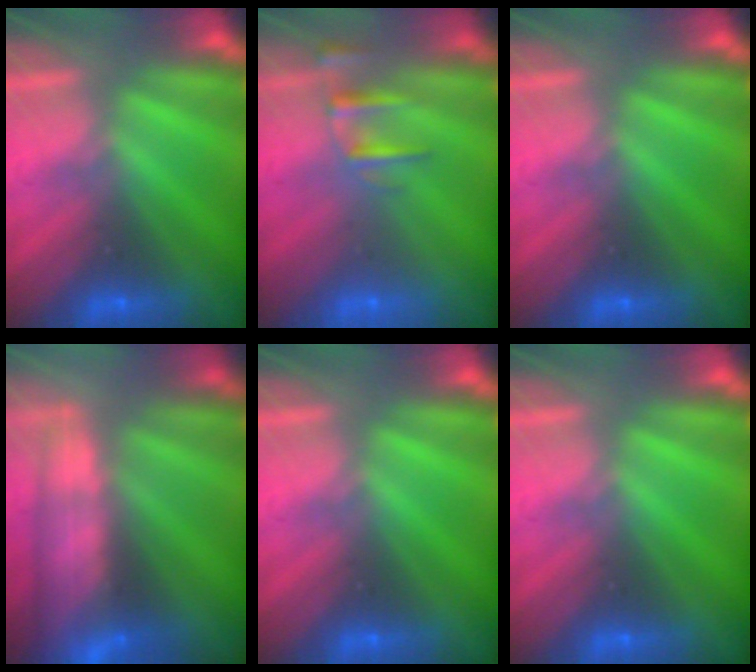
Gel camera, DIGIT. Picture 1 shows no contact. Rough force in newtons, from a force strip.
{"total": 2.4}
{"total": 0.0}
{"total": 9.6}
{"total": 0.0}
{"total": 0.0}